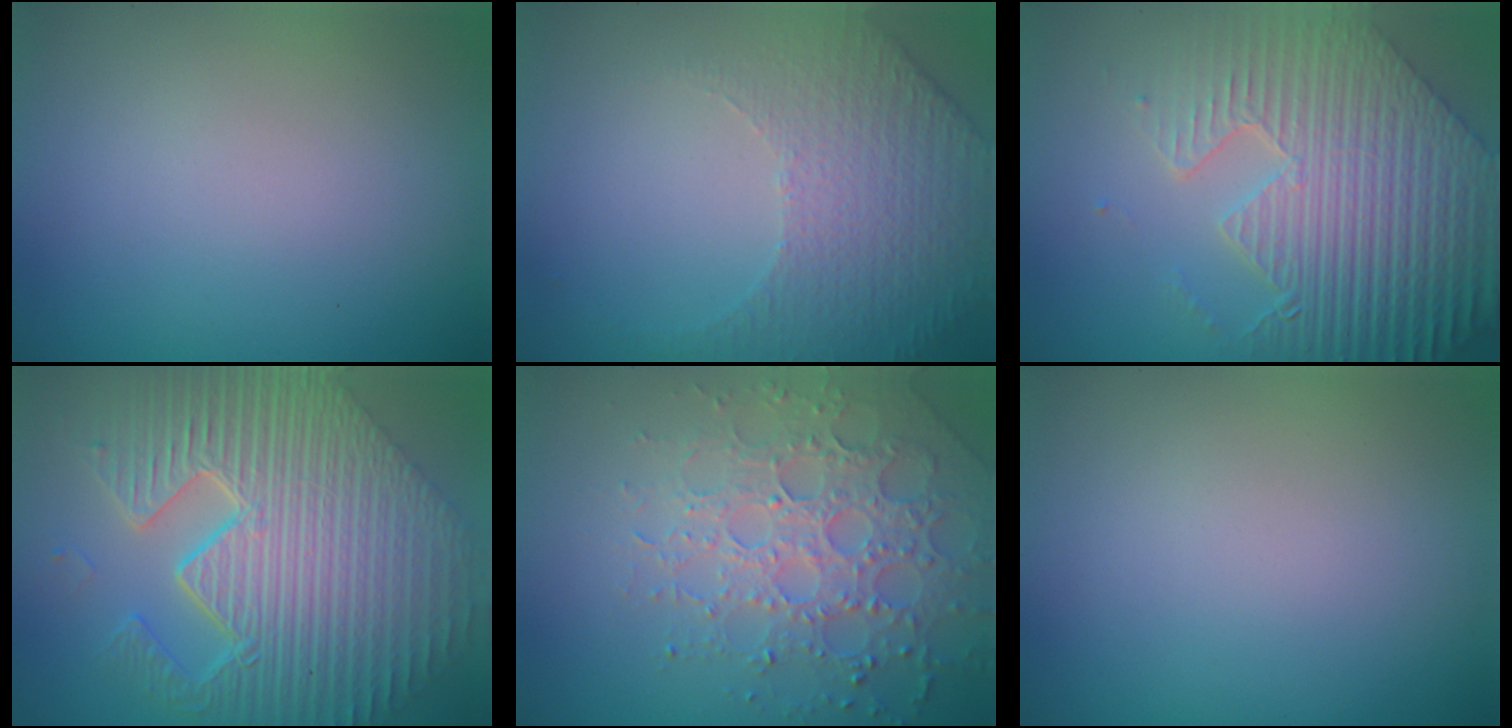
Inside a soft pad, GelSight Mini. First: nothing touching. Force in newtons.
{"total": 5.2, "press": 3.4, "slide": 4.0}
{"total": 9.3, "press": 6.6, "slide": 6.5}
{"total": 12.5, "press": 8.2, "slide": 9.5}
{"total": 4.6, "press": 4.4, "slide": 1.2}
{"total": 0.0}